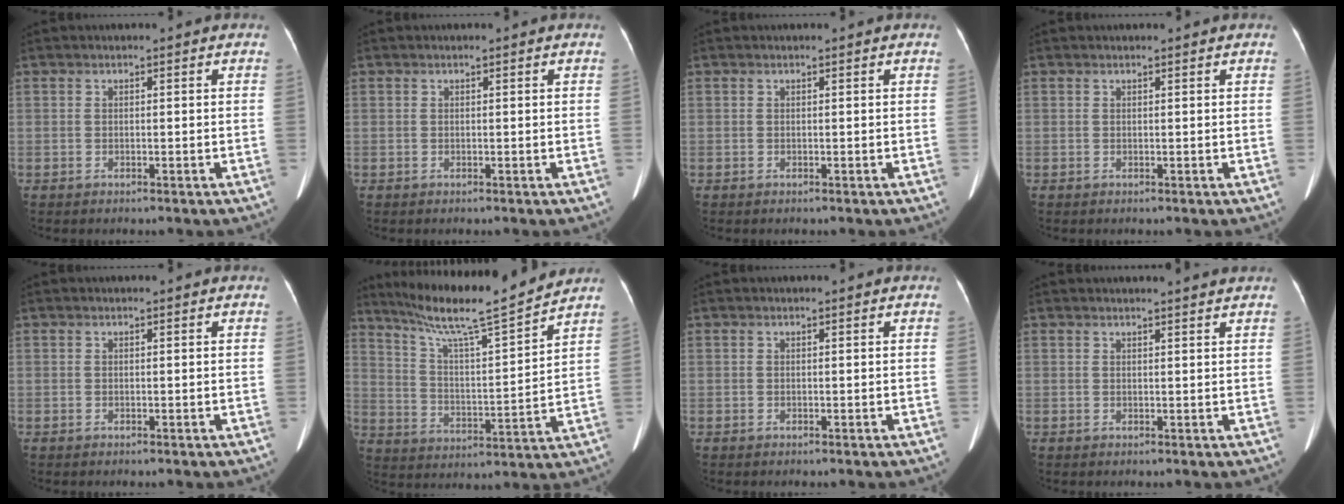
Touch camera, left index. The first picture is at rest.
{"total": 0.0}
{"total": 0.0}
{"total": 0.5, "force": [0.5, 0.0, 0.1], "torque": [-0.002, 0.008, 0.009]}
{"total": 0.0}
{"total": 15.5, "force": [13.8, -1.0, 6.9], "torque": [-0.125, -0.008, 0.229]}
{"total": 0.0}
{"total": 3.8, "force": [3.6, -0.4, 1.0], "torque": [-0.012, 0.006, 0.038]}